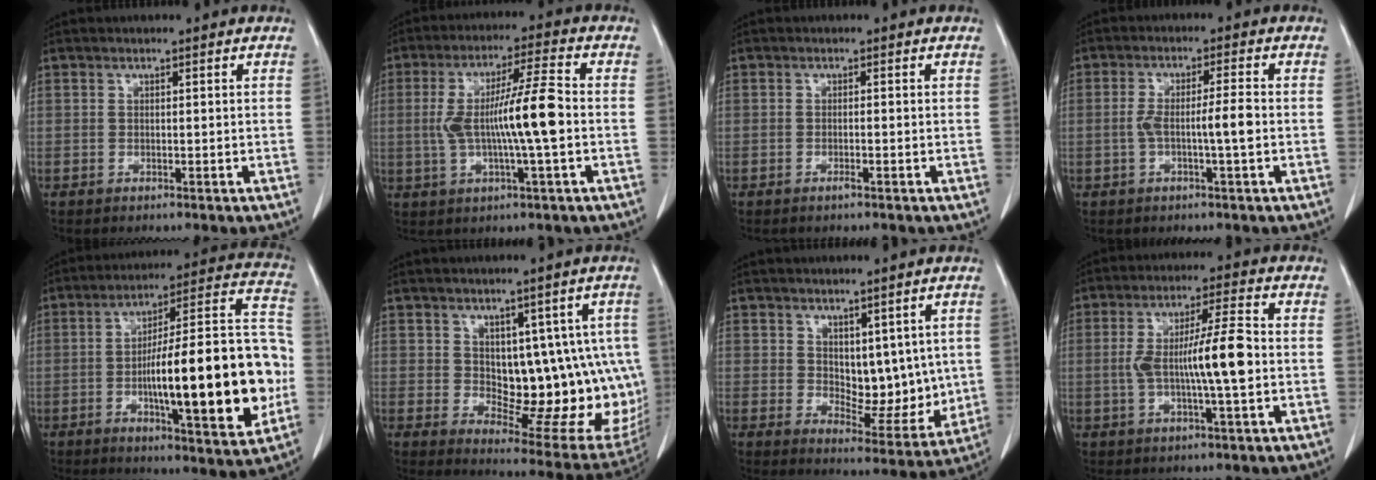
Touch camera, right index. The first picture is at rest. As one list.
[{"total": 11.0, "force": [-0.7, 0.3, 11.0], "torque": [-0.207, 0.010, -0.017]}, {"total": 0.8, "force": [-0.5, -0.2, 0.7], "torque": [-0.013, -0.001, -0.008]}, {"total": 5.2, "force": [-0.9, 0.0, 5.1], "torque": [-0.099, 0.010, -0.014]}, {"total": 23.9, "force": [-4.2, 4.2, 23.1], "torque": [-0.301, 0.025, -0.057]}, {"total": 15.6, "force": [0.8, 8.0, 13.3], "torque": [-0.143, 0.001, 0.033]}, {"total": 8.3, "force": [1.9, 4.7, 6.5], "torque": [-0.081, -0.010, 0.046]}, {"total": 9.6, "force": [-0.9, 0.4, 9.6], "torque": [-0.171, 0.008, -0.019]}]